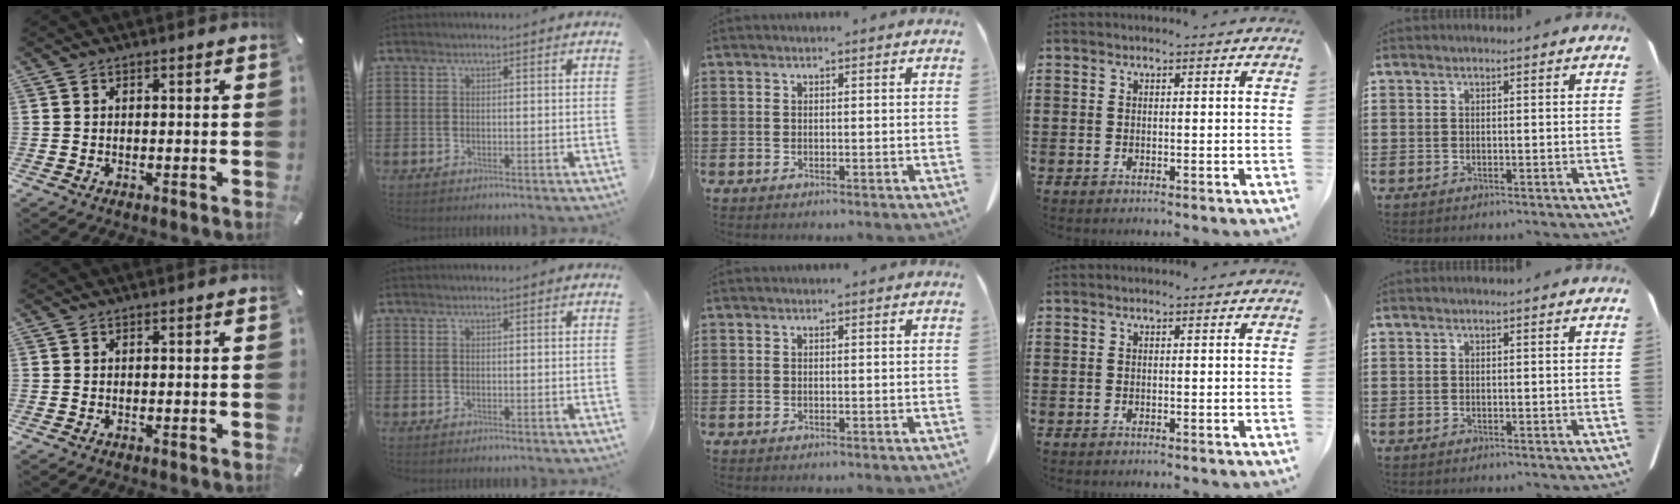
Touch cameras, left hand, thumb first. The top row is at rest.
{}